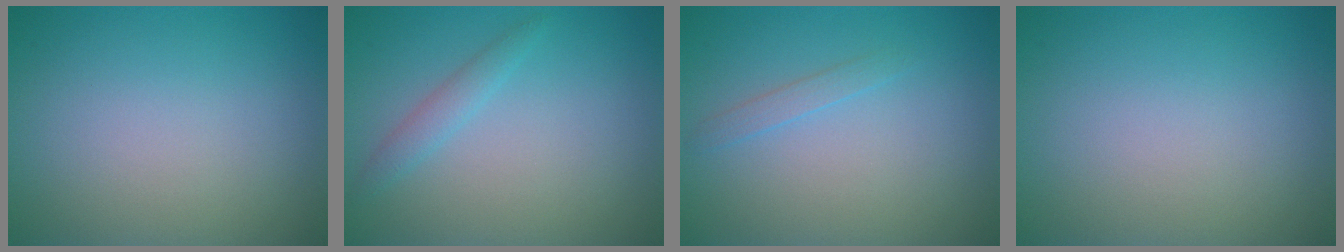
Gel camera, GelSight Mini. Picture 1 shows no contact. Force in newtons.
{"total": 1.5, "press": 1.5, "slide": 0.1}
{"total": 0.9, "press": 0.9, "slide": 0.1}
{"total": 0.0}